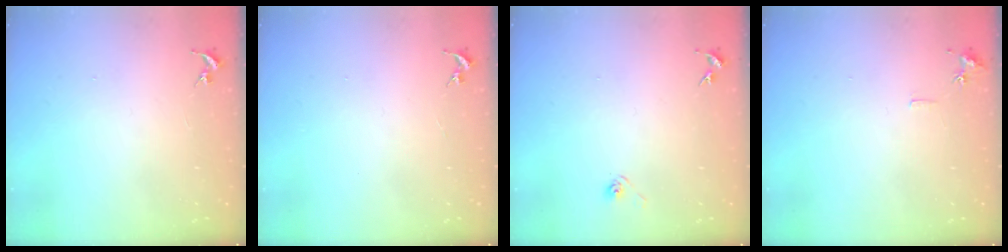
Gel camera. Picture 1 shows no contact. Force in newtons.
{"total": 0.0}
{"total": 2.9, "press": 2.6, "slide": 1.4}
{"total": 5.6, "press": 5.6, "slide": 0.7}